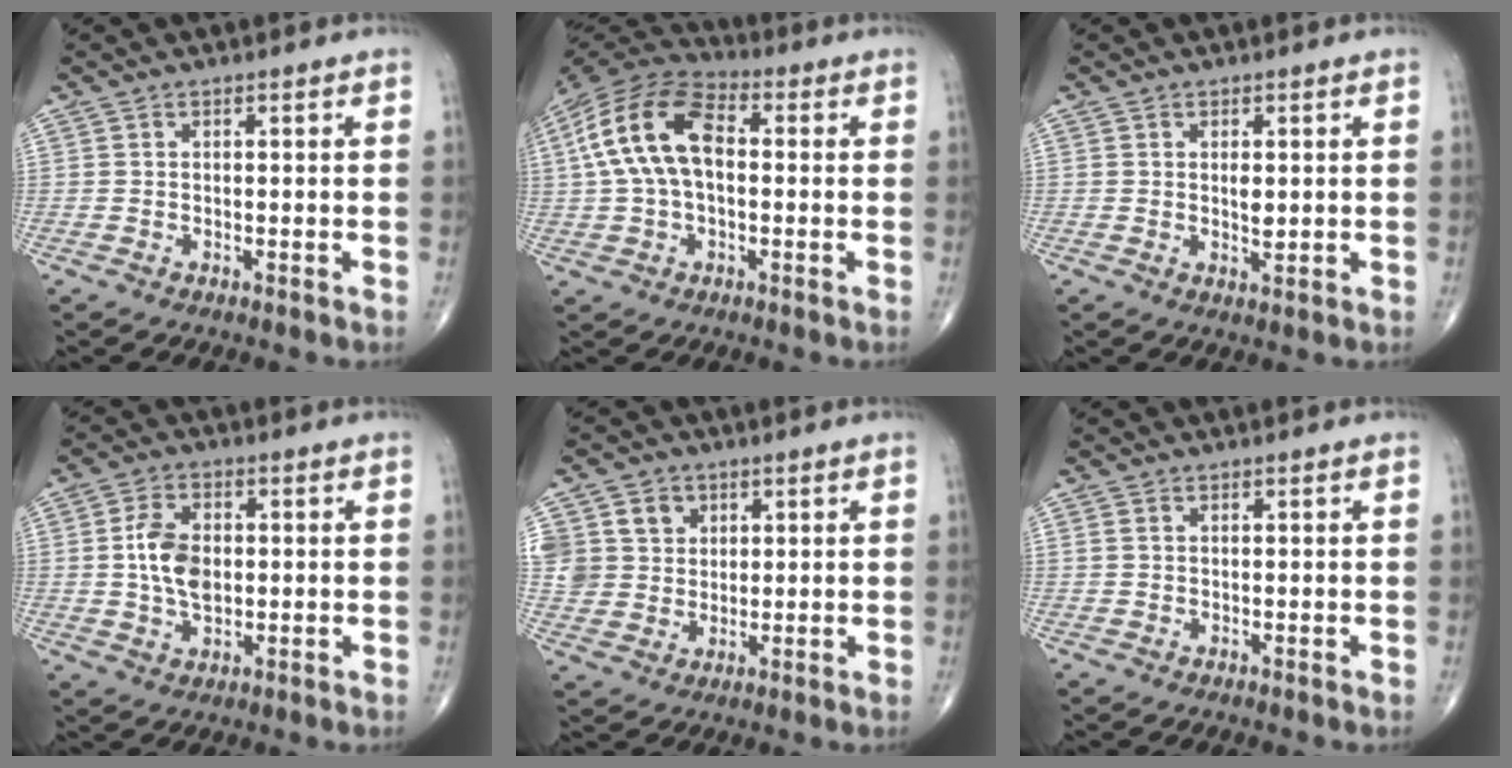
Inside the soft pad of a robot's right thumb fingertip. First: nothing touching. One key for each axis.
{"total": 15.6, "fx": 1.6, "fy": 9.1, "fz": 12.6, "tx": -0.248, "ty": 0.036, "tz": 0.022}
{"total": 2.3, "fx": 0.3, "fy": 1.0, "fz": 2.1, "tx": -0.031, "ty": -0.005, "tz": 0.007}
{"total": 8.0, "fx": 0.4, "fy": 5.0, "fz": 6.2, "tx": -0.107, "ty": 0.002, "tz": 0.008}
{"total": 8.8, "fx": 3.0, "fy": 7.7, "fz": 2.8, "tx": -0.027, "ty": -0.002, "tz": 0.061}
{"total": 0.7, "fx": 0.1, "fy": 0.5, "fz": 0.4, "tx": -0.012, "ty": 0.003, "tz": 0.004}